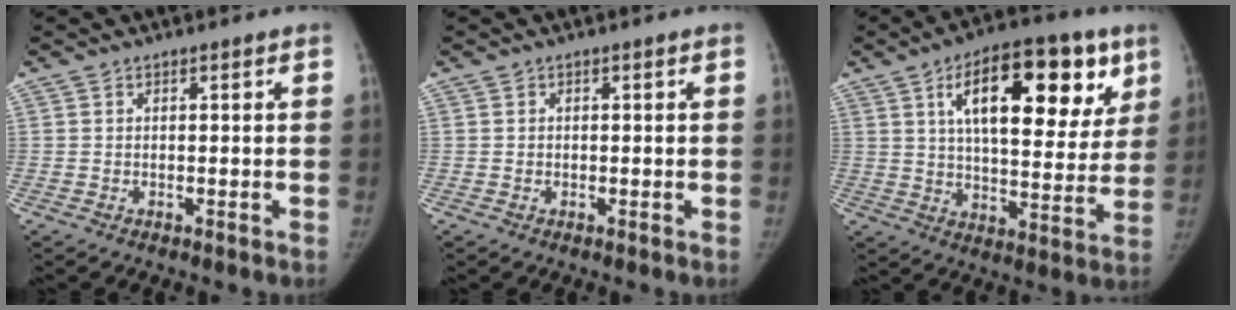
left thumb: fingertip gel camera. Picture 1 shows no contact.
{"total": 0.0}
{"total": 22.5, "force": [9.6, 10.1, 17.6], "torque": [-0.219, -0.016, 0.147]}